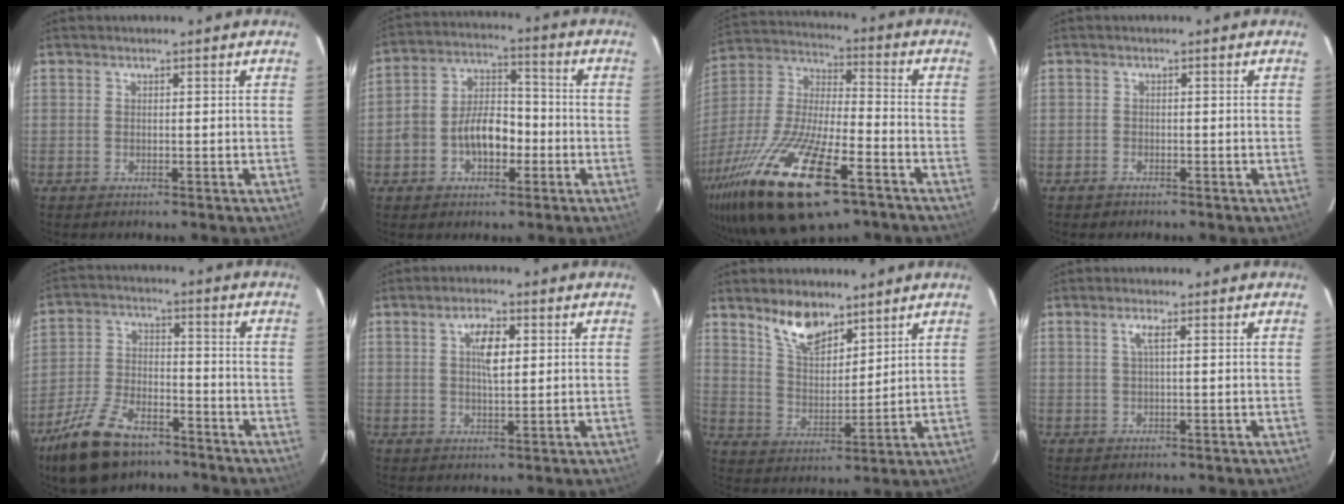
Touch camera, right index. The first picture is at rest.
{"total": 10.2, "force": [-3.2, 6.5, 7.2], "torque": [-0.139, 0.026, -0.050]}
{"total": 28.5, "force": [-16.4, 9.3, 21.3], "torque": [-0.426, -0.056, -0.286]}
{"total": 1.2, "force": [-0.9, 0.8, 0.0], "torque": [-0.002, 0.002, -0.014]}
{"total": 15.2, "force": [-10.7, 7.0, 8.1], "torque": [-0.180, -0.013, -0.192]}
{"total": 5.2, "force": [1.5, 2.0, 4.5], "torque": [-0.078, 0.006, 0.027]}
{"total": 9.5, "force": [7.0, 4.1, 5.0], "torque": [-0.083, 0.001, 0.137]}
{"total": 1.8, "force": [0.5, -0.2, 1.7], "torque": [-0.032, -0.001, 0.009]}